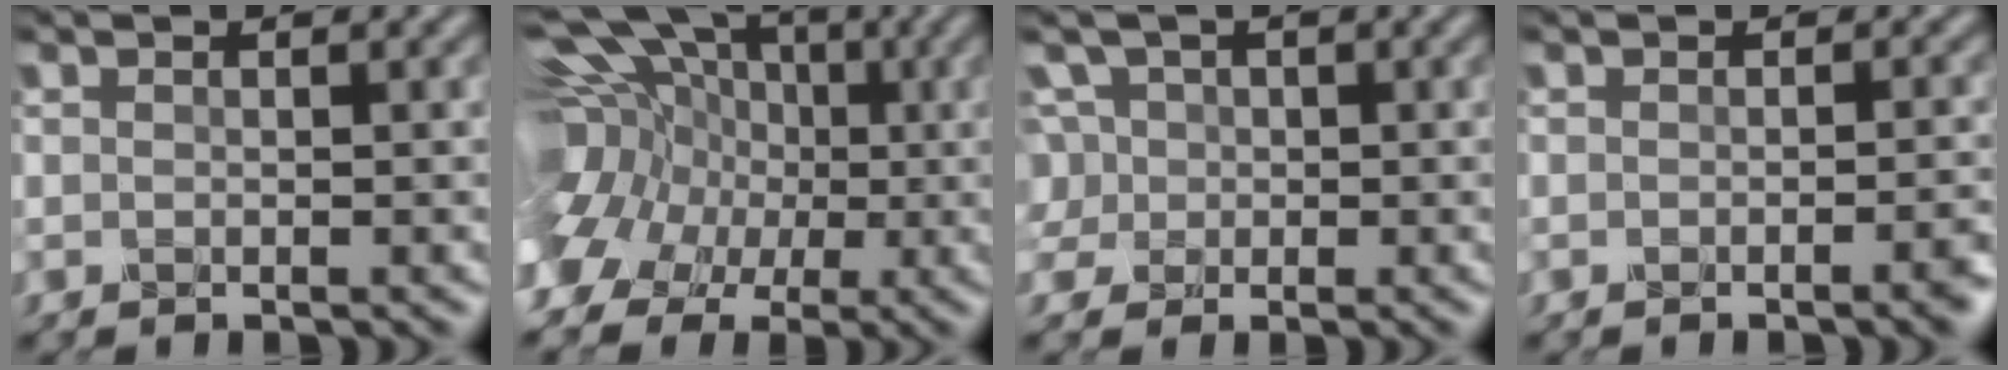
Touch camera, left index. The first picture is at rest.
{"total": 16.5, "force": [-0.8, 13.7, 9.1], "torque": [-0.209, 0.024, -0.027]}
{"total": 4.5, "force": [0.6, 4.1, 1.6], "torque": [-0.035, 0.040, -0.007]}
{"total": 2.9, "force": [-1.2, 1.1, 2.4], "torque": [-0.010, 0.007, -0.020]}